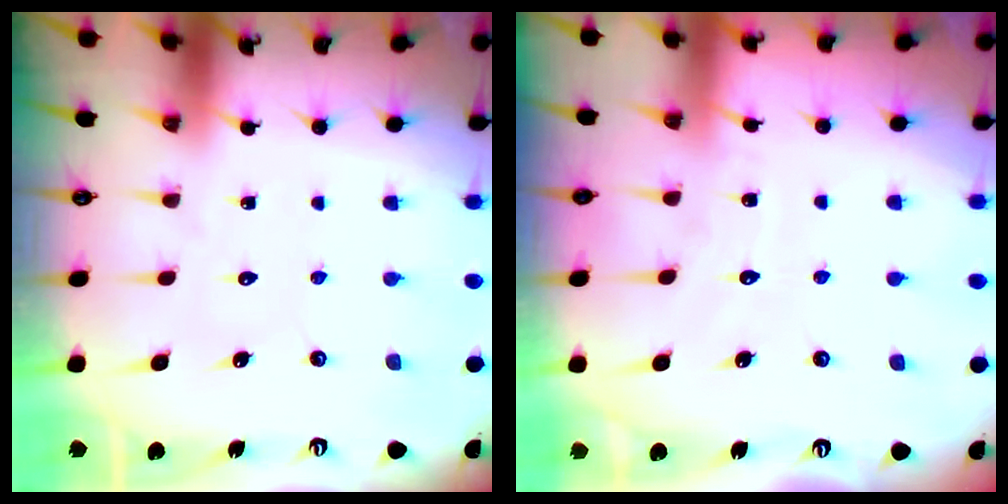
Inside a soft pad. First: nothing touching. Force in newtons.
{"total": 4.3, "press": 4.3, "slide": 0.5}